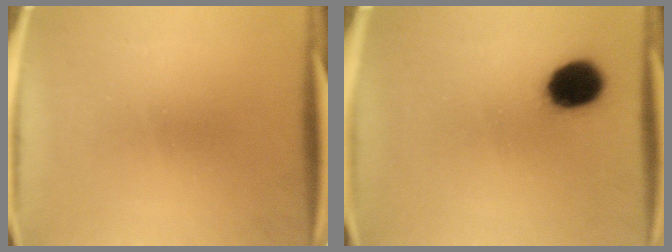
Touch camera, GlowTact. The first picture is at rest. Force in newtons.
{"total": 11.1}